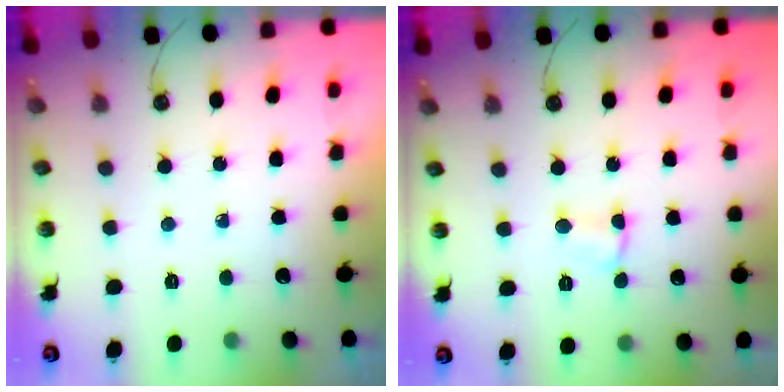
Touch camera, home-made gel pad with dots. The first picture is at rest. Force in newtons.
{"total": 2.5, "press": 2.4, "slide": 0.4}